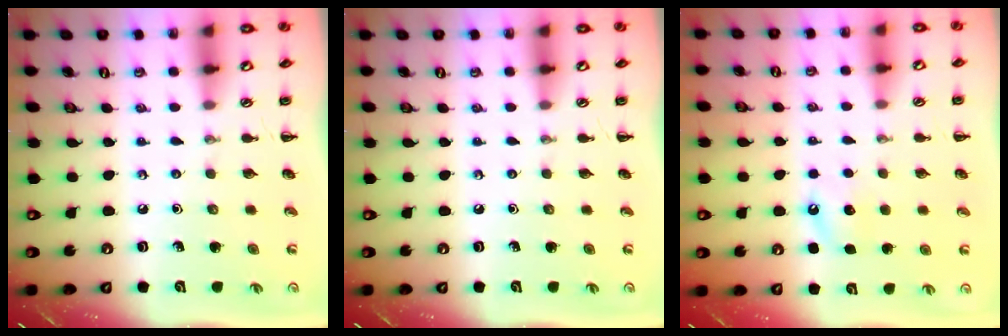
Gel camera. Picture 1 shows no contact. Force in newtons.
{"total": 0.0}
{"total": 4.8, "press": 4.7, "slide": 1.2}